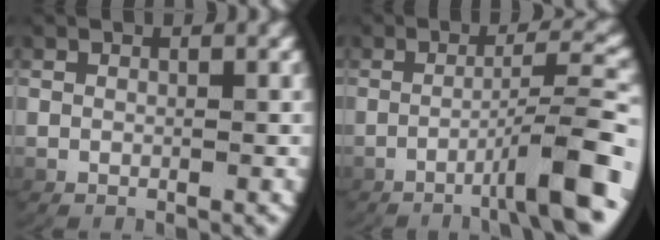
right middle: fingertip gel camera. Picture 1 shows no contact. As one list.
[{"total": 6.1, "force": [-2.5, 0.4, 5.6], "torque": [-0.081, 0.014, -0.039]}]